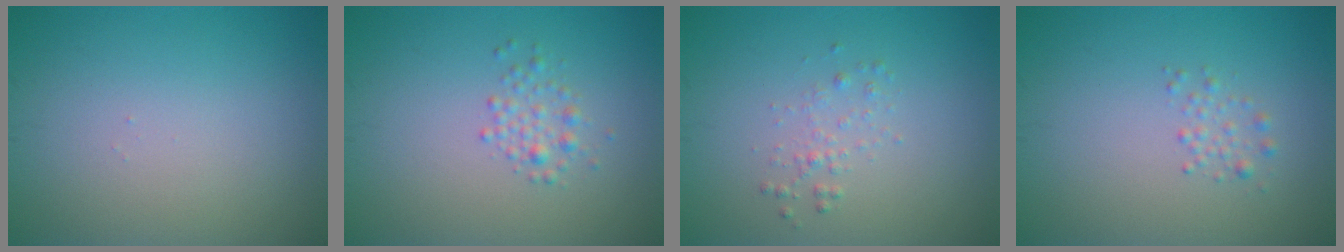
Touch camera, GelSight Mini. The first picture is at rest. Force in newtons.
{"total": 2.2, "press": 2.2, "slide": 0.0}
{"total": 1.1, "press": 1.1, "slide": 0.0}
{"total": 1.5, "press": 1.5, "slide": 0.0}